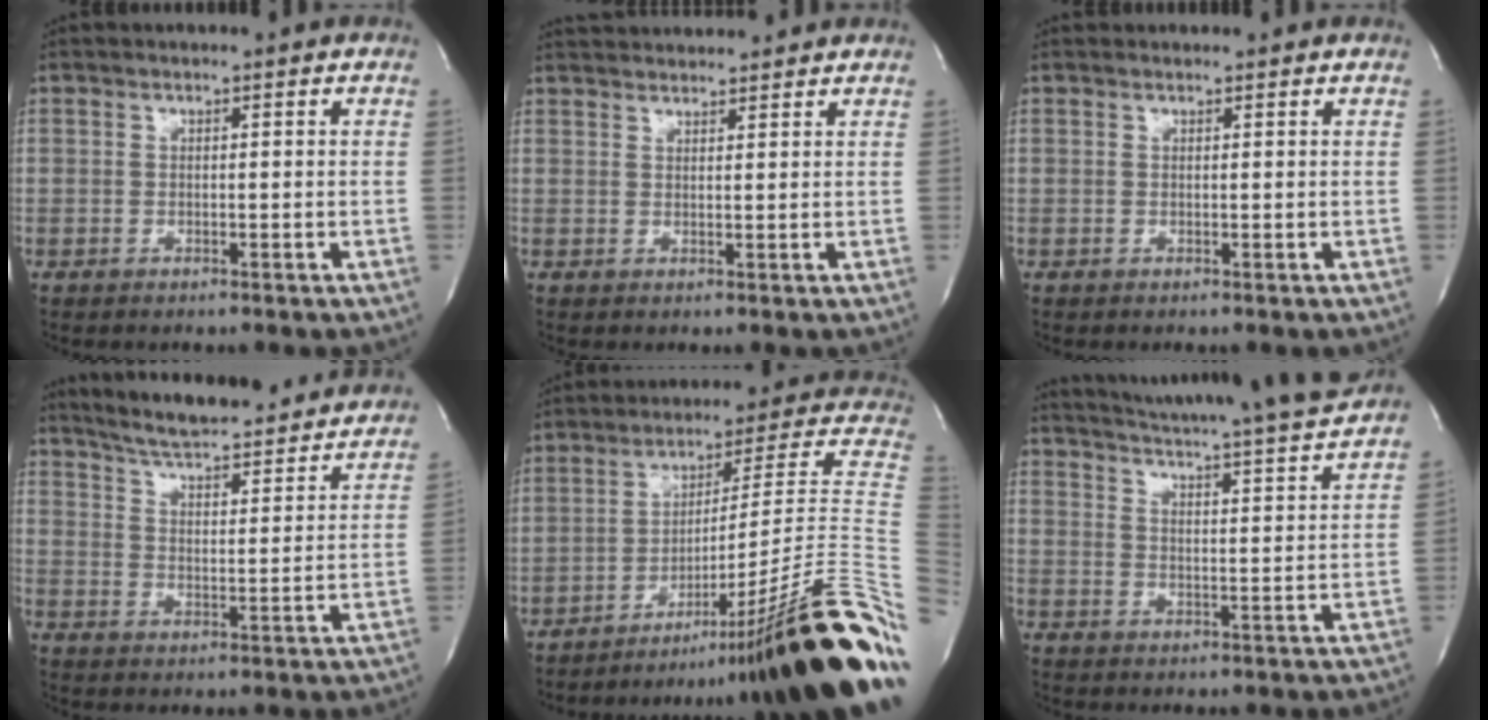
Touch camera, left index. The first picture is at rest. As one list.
[{"total": 8.0, "force": [7.7, 1.1, 1.8], "torque": [-0.032, 0.034, 0.111]}, {"total": 0.8, "force": [0.8, 0.2, -0.1], "torque": [-0.004, 0.012, 0.014]}, {"total": 23.4, "force": [21.5, 3.5, 8.6], "torque": [-0.133, -0.023, 0.284]}, {"total": 29.7, "force": [-16.2, -0.1, 25.0], "torque": [-0.243, 0.011, -0.248]}, {"total": 19.3, "force": [18.0, -1.0, 6.8], "torque": [-0.118, -0.049, 0.240]}]